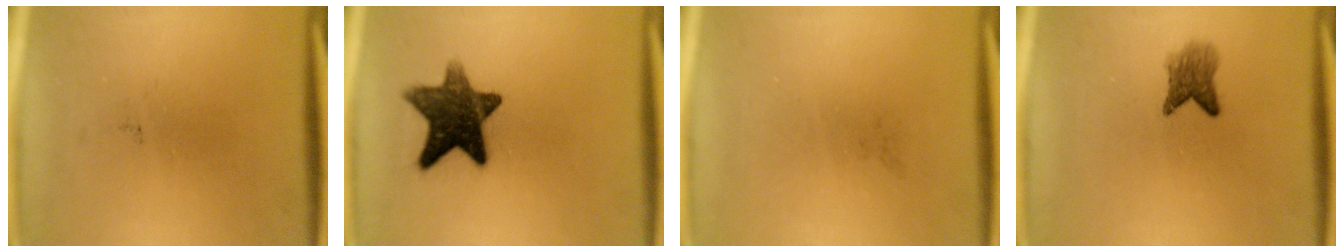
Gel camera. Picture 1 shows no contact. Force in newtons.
{"total": 11.9}
{"total": 0.0}
{"total": 3.2}